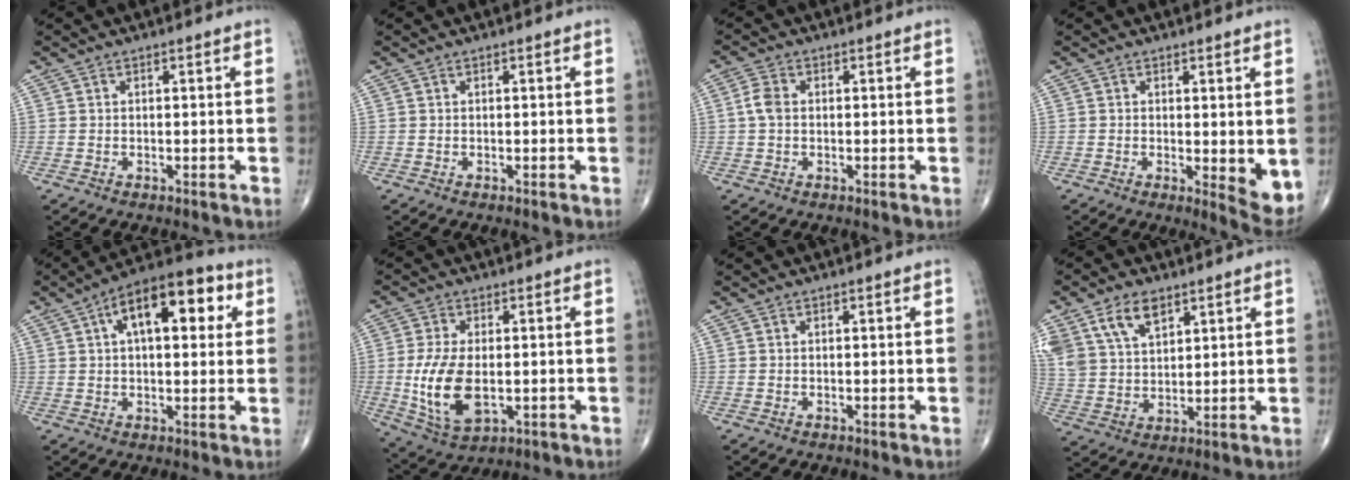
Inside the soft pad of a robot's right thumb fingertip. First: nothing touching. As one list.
[{"total": 0.0}, {"total": 3.1, "force": [0.1, 2.2, 2.3], "torque": [-0.052, 0.007, -0.003]}, {"total": 6.0, "force": [-0.1, 1.9, 5.7], "torque": [-0.069, -0.017, 0.002]}, {"total": 15.3, "force": [4.7, 7.2, 12.6], "torque": [-0.164, 0.026, 0.063]}, {"total": 12.2, "force": [-1.3, 6.7, 10.1], "torque": [-0.203, -0.011, -0.011]}, {"total": 0.0}, {"total": 11.3, "force": [6.4, 6.7, 6.5], "torque": [-0.117, -0.016, 0.132]}]